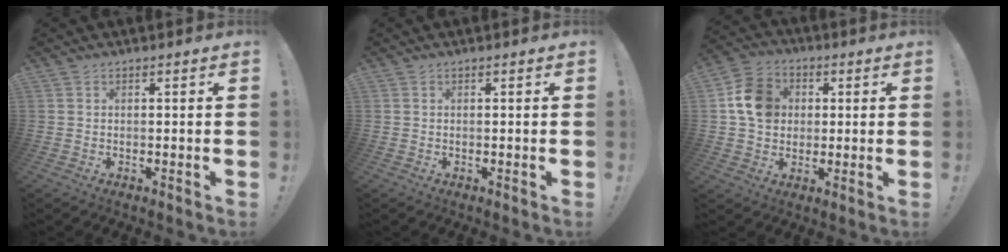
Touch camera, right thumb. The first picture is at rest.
{"total": 0.0}
{"total": 12.1, "force": [2.1, 10.4, 5.8], "torque": [-0.074, 0.010, 0.046]}